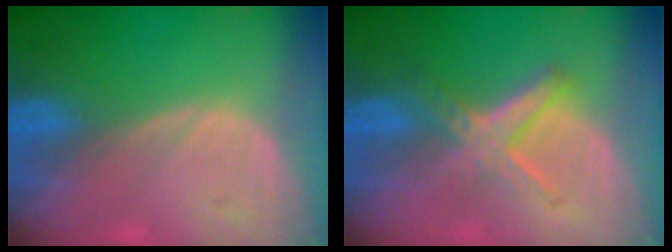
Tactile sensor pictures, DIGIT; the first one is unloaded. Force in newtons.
{"total": 5.6, "press": 5.3, "slide": 1.7}